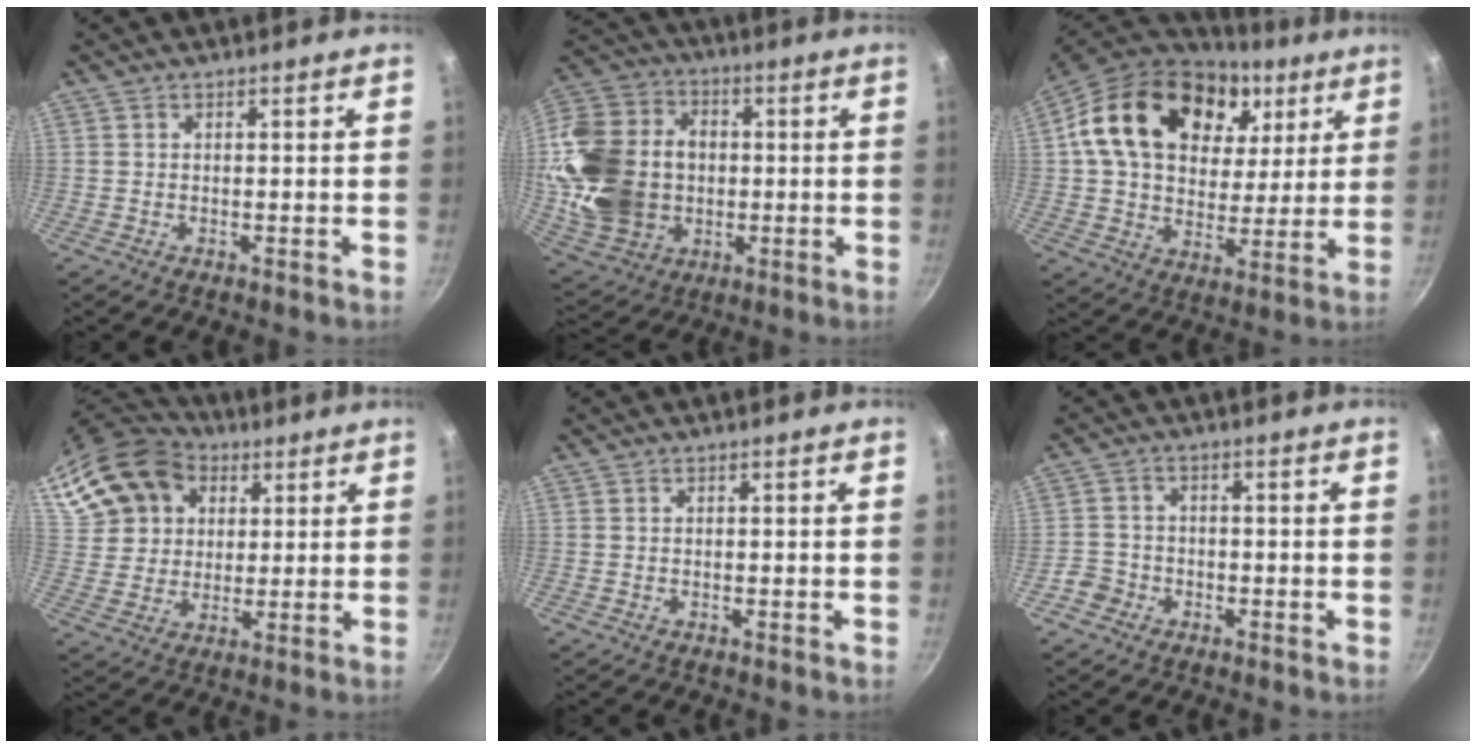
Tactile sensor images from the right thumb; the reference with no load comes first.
{"total": 23.1, "force": [-0.6, 18.1, 14.4], "torque": [-0.271, 0.031, 0.003]}
{"total": 25.0, "force": [9.4, 17.2, 15.6], "torque": [-0.255, -0.007, 0.155]}
{"total": 18.1, "force": [8.2, 14.1, 7.8], "torque": [-0.157, 0.016, 0.154]}
{"total": 0.0}
{"total": 3.7, "force": [-2.1, 3.0, 0.7], "torque": [-0.002, 0.027, -0.039]}